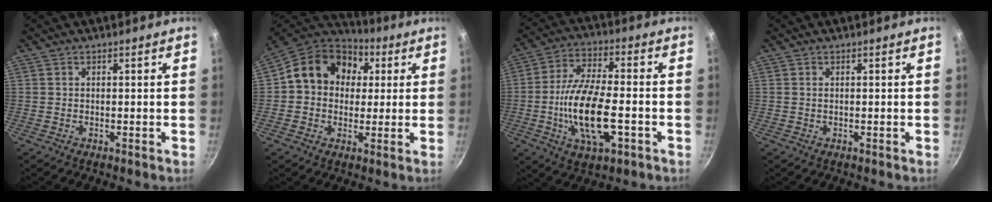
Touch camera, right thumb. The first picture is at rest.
{"total": 15.0, "force": [2.3, 12.3, 8.2], "torque": [-0.111, 0.028, 0.029]}
{"total": 16.1, "force": [-3.6, 6.7, 14.2], "torque": [-0.265, 0.016, -0.063]}
{"total": 0.0}